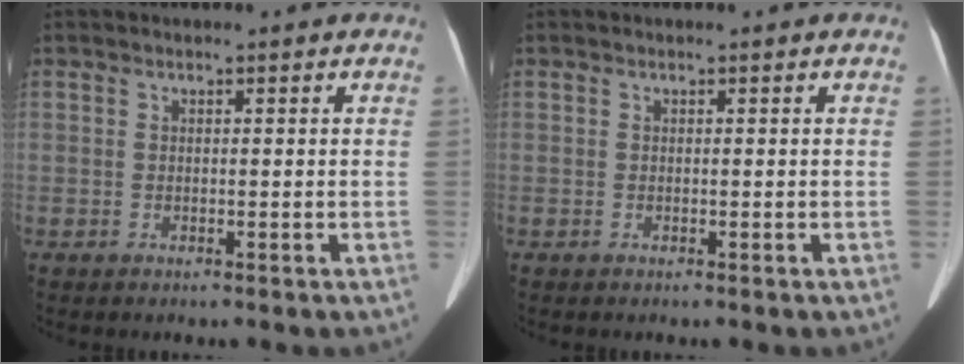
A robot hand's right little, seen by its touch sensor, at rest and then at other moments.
{"total": 0.0}